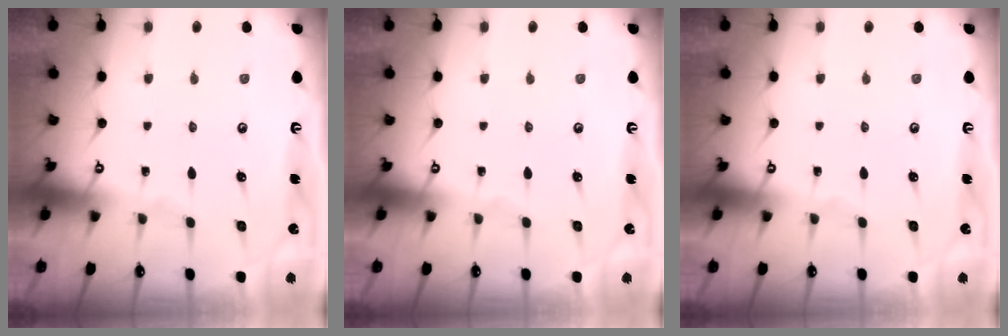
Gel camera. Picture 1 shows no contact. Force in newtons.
{"total": 0.0}
{"total": 0.0}